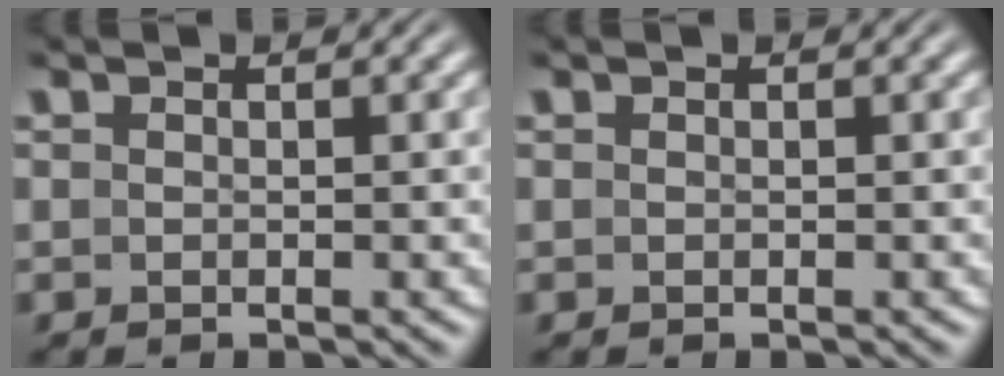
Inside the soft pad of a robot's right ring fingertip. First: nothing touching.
{"total": 0.0}